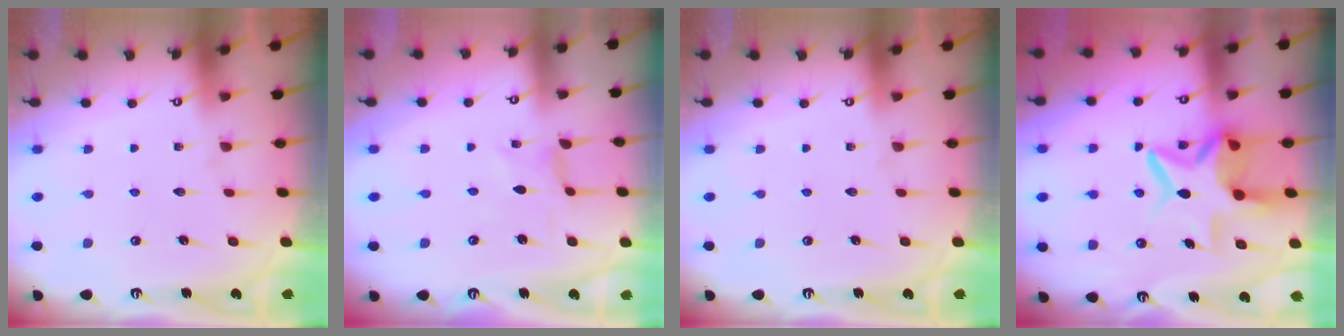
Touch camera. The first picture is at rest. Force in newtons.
{"total": 0.5, "press": 0.5, "slide": 0.0}
{"total": 0.0}
{"total": 10.9, "press": 10.8, "slide": 1.3}